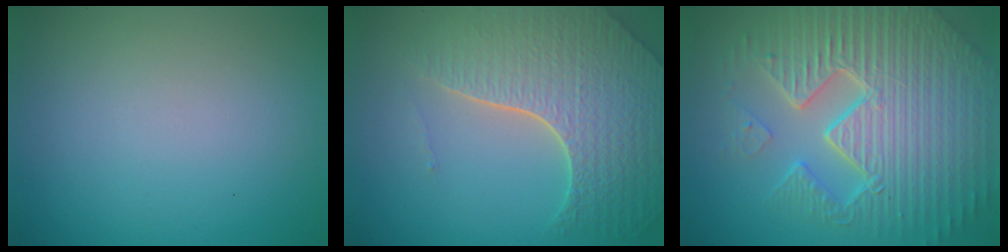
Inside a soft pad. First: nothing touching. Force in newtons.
{"total": 8.2, "press": 5.8, "slide": 5.9}
{"total": 10.7, "press": 6.9, "slide": 8.1}